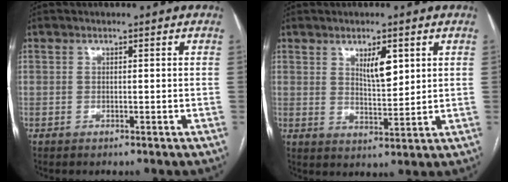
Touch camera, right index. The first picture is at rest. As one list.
[{"total": 5.1, "force": [2.3, 1.6, 4.3], "torque": [-0.076, -0.005, 0.045]}]